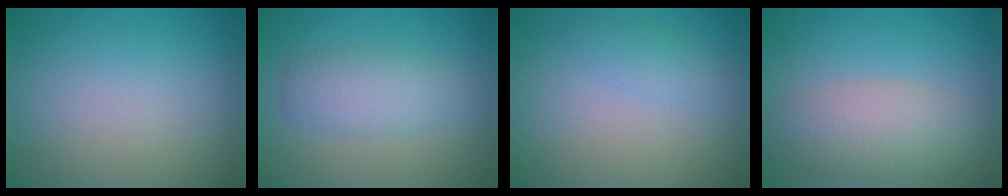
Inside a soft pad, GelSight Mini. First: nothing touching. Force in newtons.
{"total": 2.3, "press": 2.3, "slide": 0.2}
{"total": 1.3, "press": 1.3, "slide": 0.1}
{"total": 5.0, "press": 5.0, "slide": 0.3}